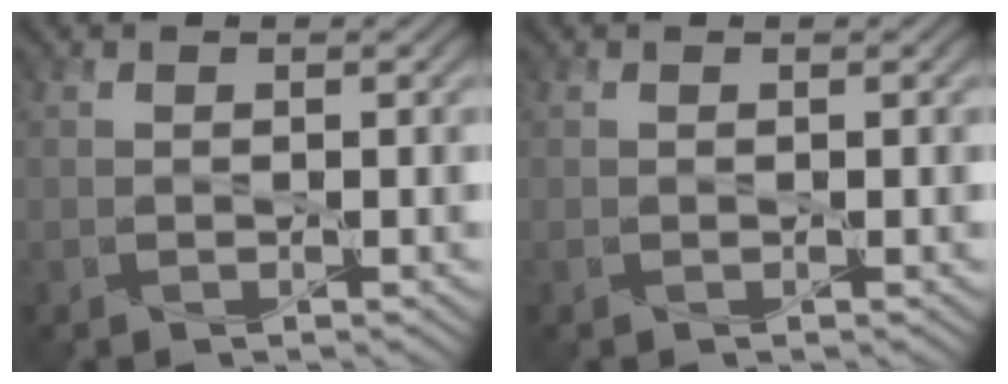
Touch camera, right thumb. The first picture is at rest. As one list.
[{"total": 0.0}]